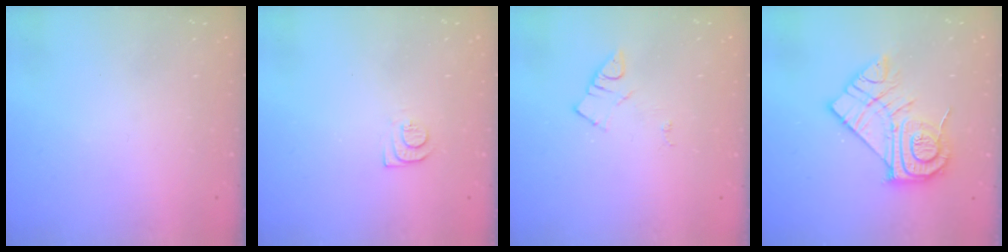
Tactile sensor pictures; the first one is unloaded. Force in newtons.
{"total": 6.7, "press": 6.6, "slide": 0.7}
{"total": 4.5, "press": 4.4, "slide": 0.7}
{"total": 16.5, "press": 16.5, "slide": 1.2}